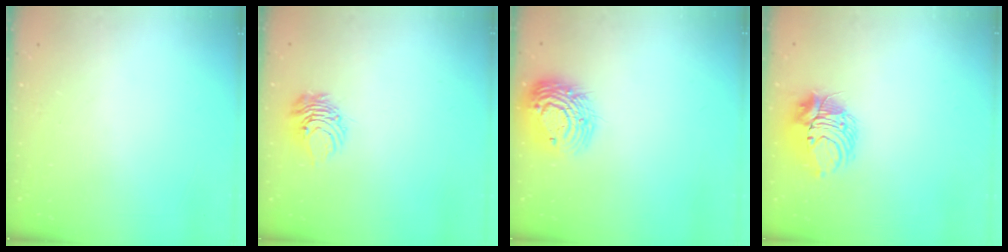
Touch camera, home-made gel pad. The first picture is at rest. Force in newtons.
{"total": 6.9, "press": 6.9, "slide": 0.5}
{"total": 15.3, "press": 15.3, "slide": 1.2}
{"total": 9.4, "press": 9.4, "slide": 0.5}